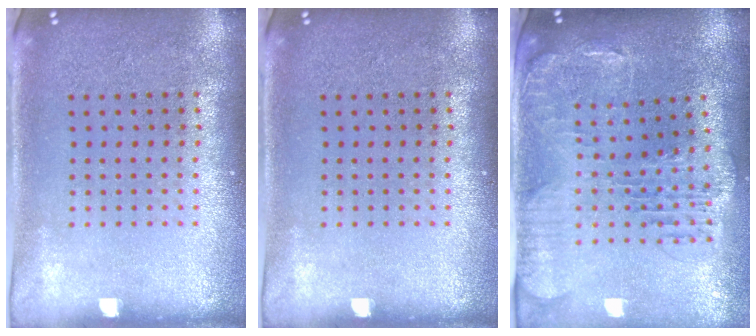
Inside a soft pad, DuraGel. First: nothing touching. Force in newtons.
{"total": 0.0}
{"total": 1.7, "press": 1.6, "slide": 0.6}